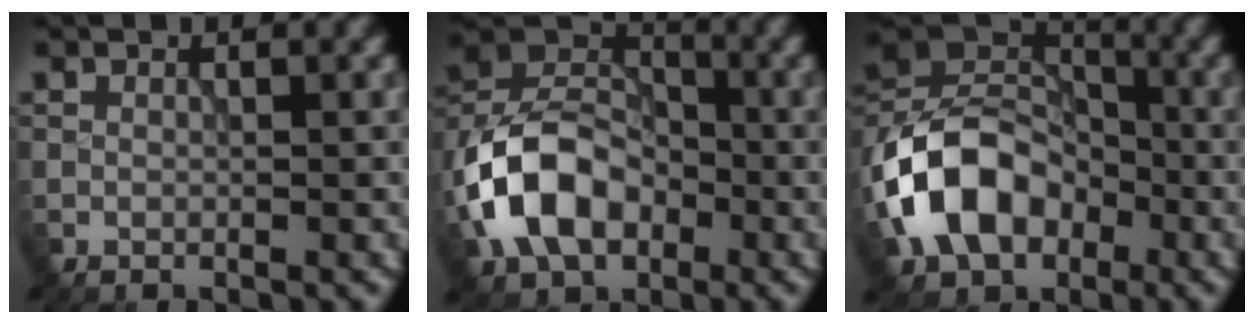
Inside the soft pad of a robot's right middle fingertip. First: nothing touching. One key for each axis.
{"total": 9.6, "fx": -3.3, "fy": 6.6, "fz": 6.2, "tx": -0.123, "ty": 0.012, "tz": -0.077}
{"total": 10.8, "fx": -3.8, "fy": 7.7, "fz": 6.6, "tx": -0.130, "ty": 0.007, "tz": -0.084}